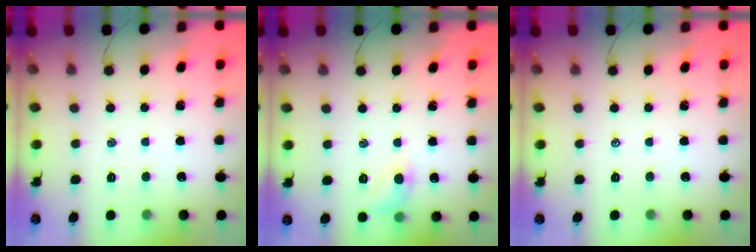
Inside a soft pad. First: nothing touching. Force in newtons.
{"total": 6.9, "press": 6.7, "slide": 1.6}
{"total": 0.0}